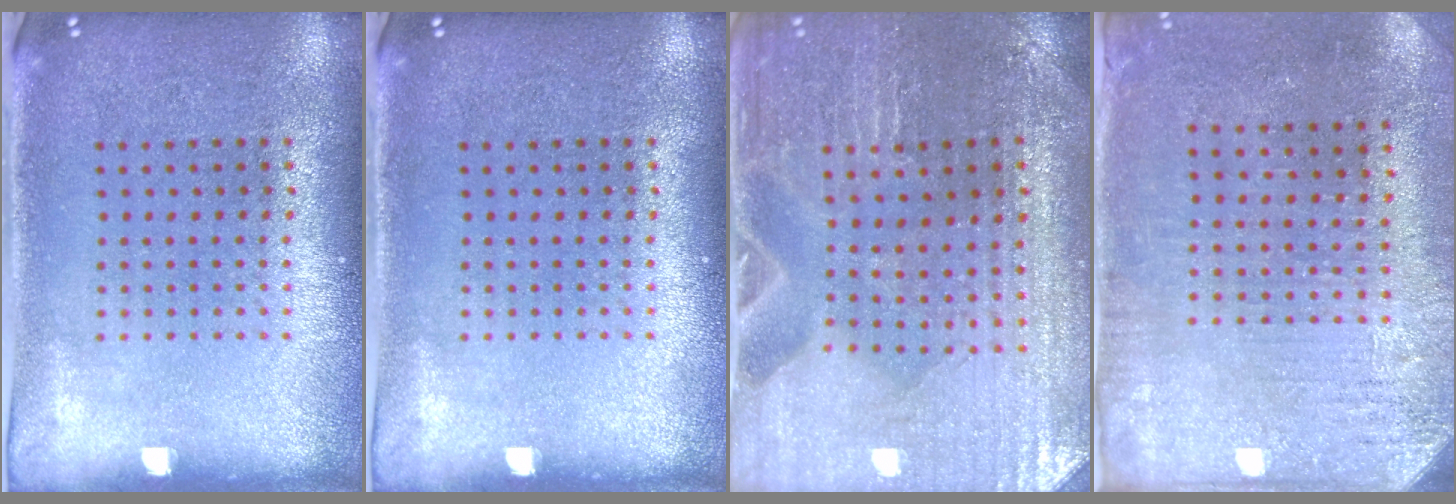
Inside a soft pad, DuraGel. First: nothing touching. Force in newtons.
{"total": 0.0}
{"total": 1.5, "press": 1.4, "slide": 0.2}
{"total": 3.1, "press": 2.6, "slide": 1.6}